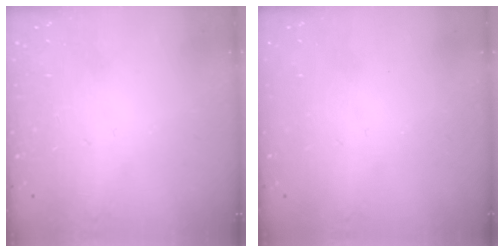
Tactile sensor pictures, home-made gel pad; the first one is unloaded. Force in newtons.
{"total": 0.0}